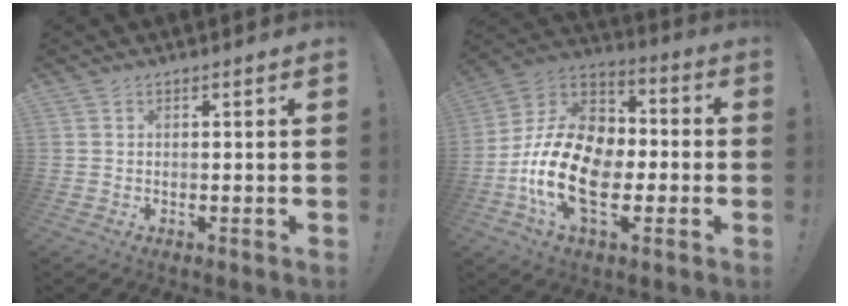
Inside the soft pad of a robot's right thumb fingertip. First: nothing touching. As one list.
[{"total": 21.8, "force": [-5.6, 13.6, 16.1], "torque": [-0.317, 0.035, -0.084]}]